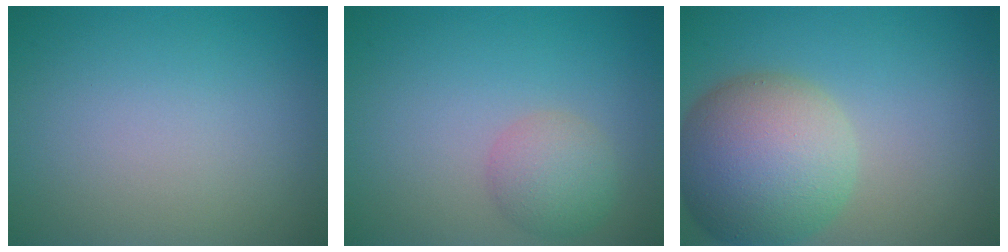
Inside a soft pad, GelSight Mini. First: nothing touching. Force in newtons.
{"total": 2.9, "press": 2.9, "slide": 0.2}
{"total": 9.9, "press": 9.9, "slide": 0.4}